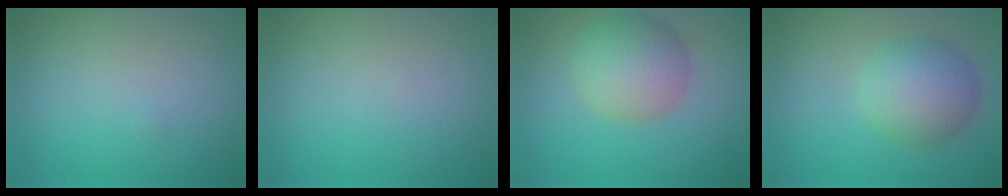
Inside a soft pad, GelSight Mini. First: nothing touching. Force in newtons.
{"total": 0.0}
{"total": 5.5, "press": 5.5, "slide": 0.0}
{"total": 5.5, "press": 5.5, "slide": 0.1}